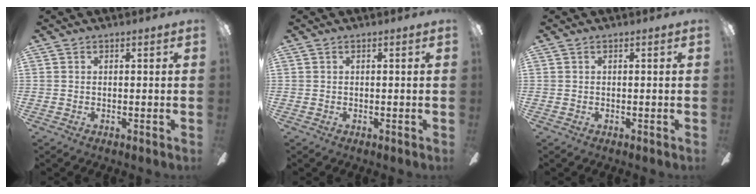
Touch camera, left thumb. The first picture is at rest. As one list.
[{"total": 0.0}, {"total": 0.0}]